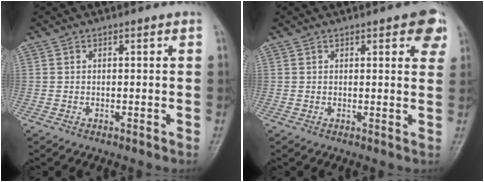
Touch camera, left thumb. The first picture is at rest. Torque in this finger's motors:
{"motor_torque": [0.84, 0.68, 0.45, -0.63, 0.01]}